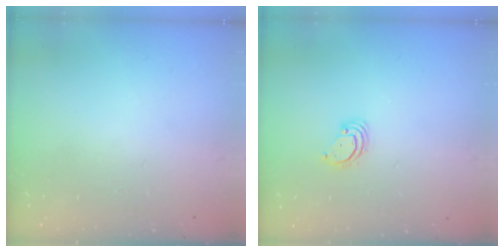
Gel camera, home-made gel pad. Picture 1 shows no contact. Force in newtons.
{"total": 3.4, "press": 3.4, "slide": 0.1}